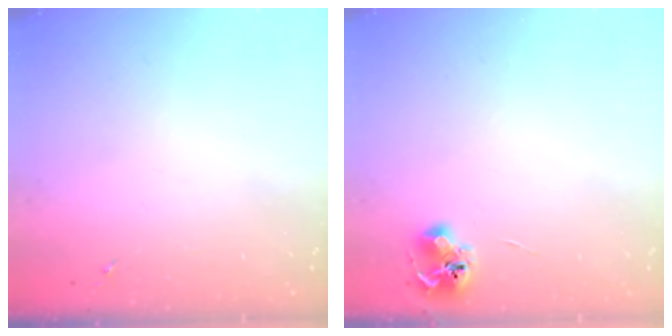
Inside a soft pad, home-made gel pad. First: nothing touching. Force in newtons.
{"total": 6.8, "press": 6.8, "slide": 0.9}